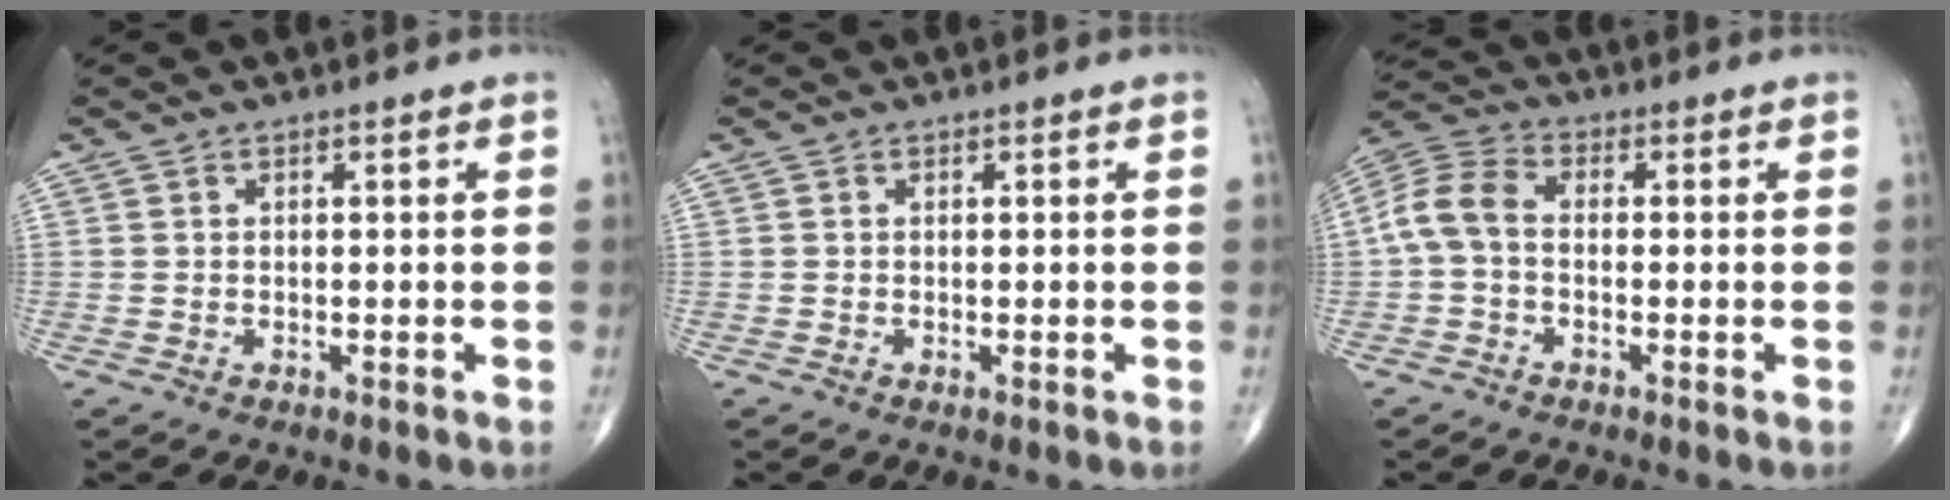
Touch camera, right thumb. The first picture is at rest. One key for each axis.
{"total": 0.0}
{"total": 7.4, "fx": -0.7, "fy": 4.7, "fz": 5.6, "tx": -0.114, "ty": 0.023, "tz": -0.028}